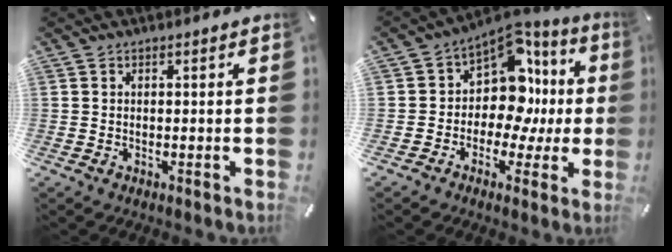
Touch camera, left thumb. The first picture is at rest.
{"total": 13.0, "force": [3.3, 9.5, 8.2], "torque": [-0.125, -0.044, 0.056]}